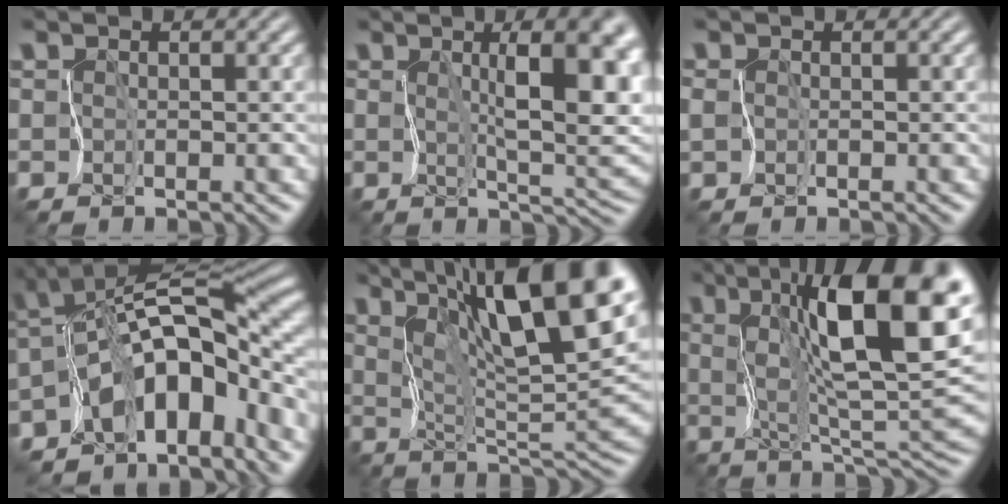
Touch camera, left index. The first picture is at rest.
{"total": 10.4, "force": [2.1, 3.6, 9.5], "torque": [-0.129, 0.003, 0.031]}
{"total": 1.5, "force": [0.4, 1.2, 0.8], "torque": [-0.007, 0.013, -0.016]}
{"total": 11.7, "force": [-5.2, 6.5, 8.2], "torque": [-0.126, 0.007, -0.091]}
{"total": 14.1, "force": [8.1, 2.9, 11.1], "torque": [-0.167, 0.007, 0.127]}
{"total": 13.5, "force": [5.1, 3.1, 12.1], "torque": [-0.190, 0.003, 0.078]}